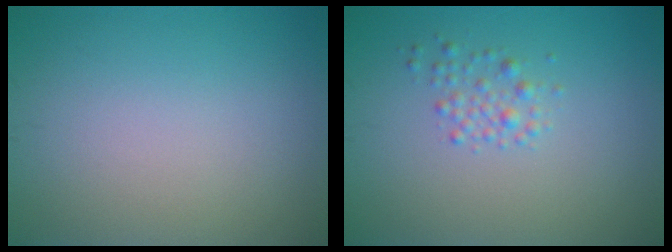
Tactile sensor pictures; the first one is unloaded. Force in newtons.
{"total": 1.6, "press": 1.6, "slide": 0.0}